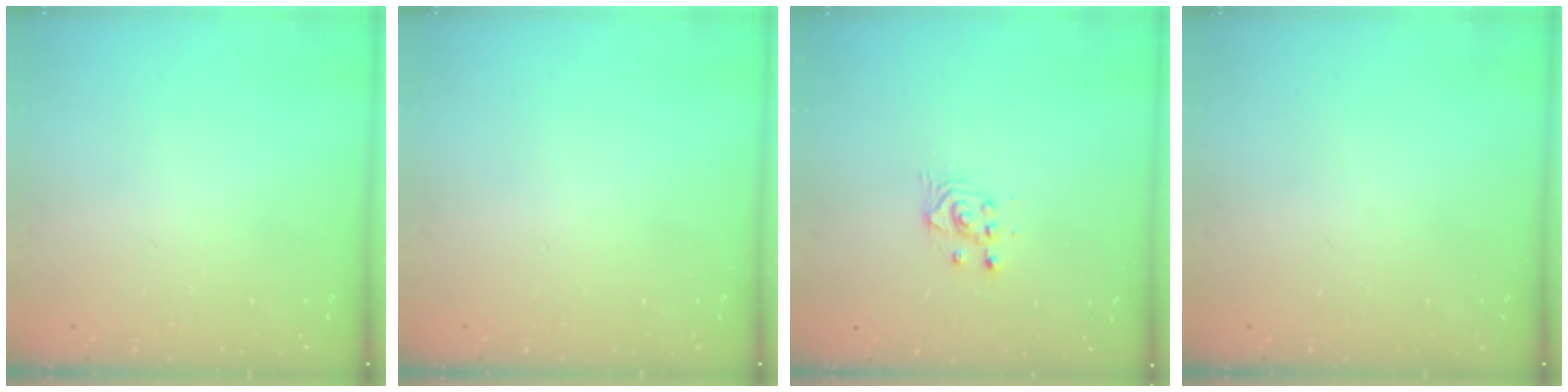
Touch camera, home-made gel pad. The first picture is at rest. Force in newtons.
{"total": 0.0}
{"total": 2.4, "press": 2.4, "slide": 0.2}
{"total": 0.0}